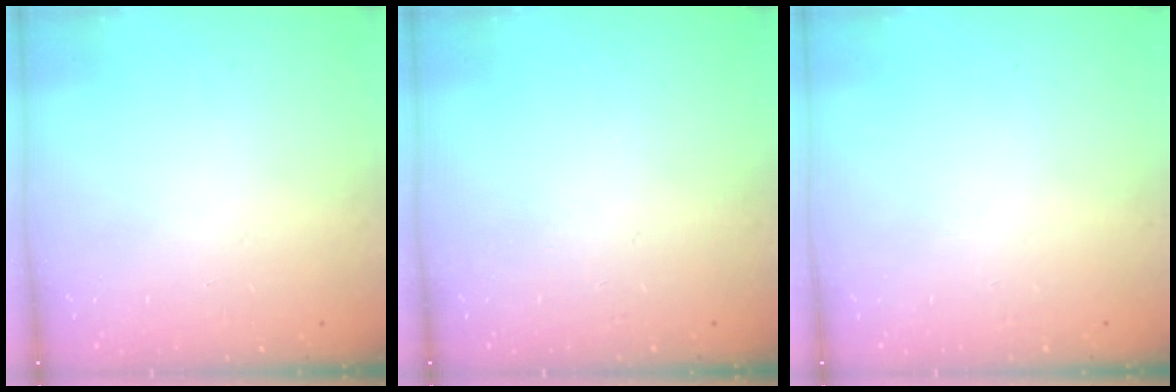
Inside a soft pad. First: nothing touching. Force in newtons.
{"total": 0.0}
{"total": 0.0}